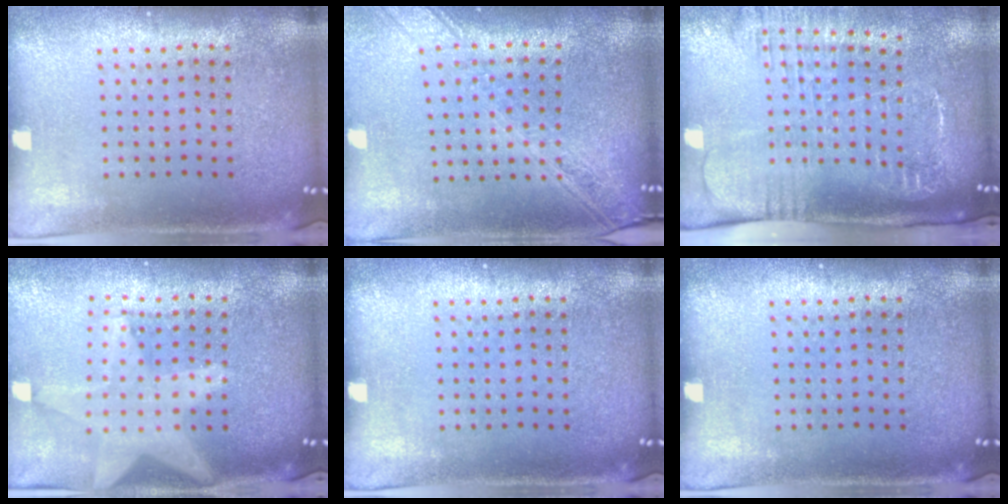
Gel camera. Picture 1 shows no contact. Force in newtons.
{"total": 2.2, "press": 1.9, "slide": 1.2}
{"total": 2.6, "press": 2.0, "slide": 1.7}
{"total": 2.2, "press": 1.8, "slide": 1.3}
{"total": 0.0}
{"total": 0.0}